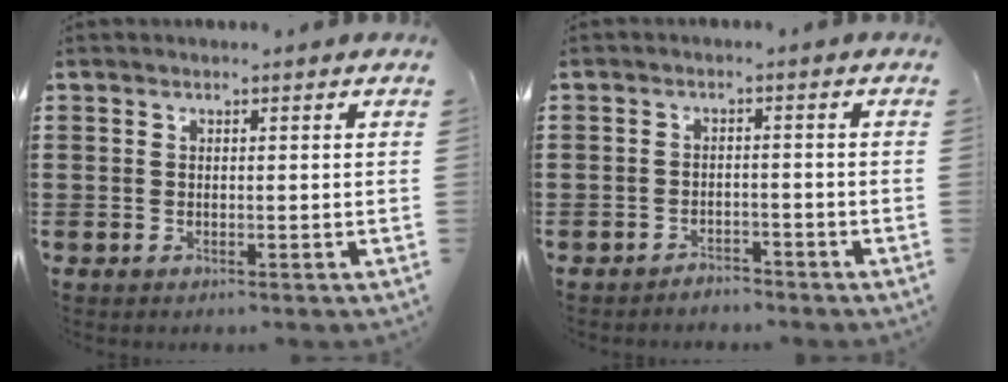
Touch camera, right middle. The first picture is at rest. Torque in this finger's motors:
{"motor_torque": [0.00, 0.16, -0.03, 0.00]}